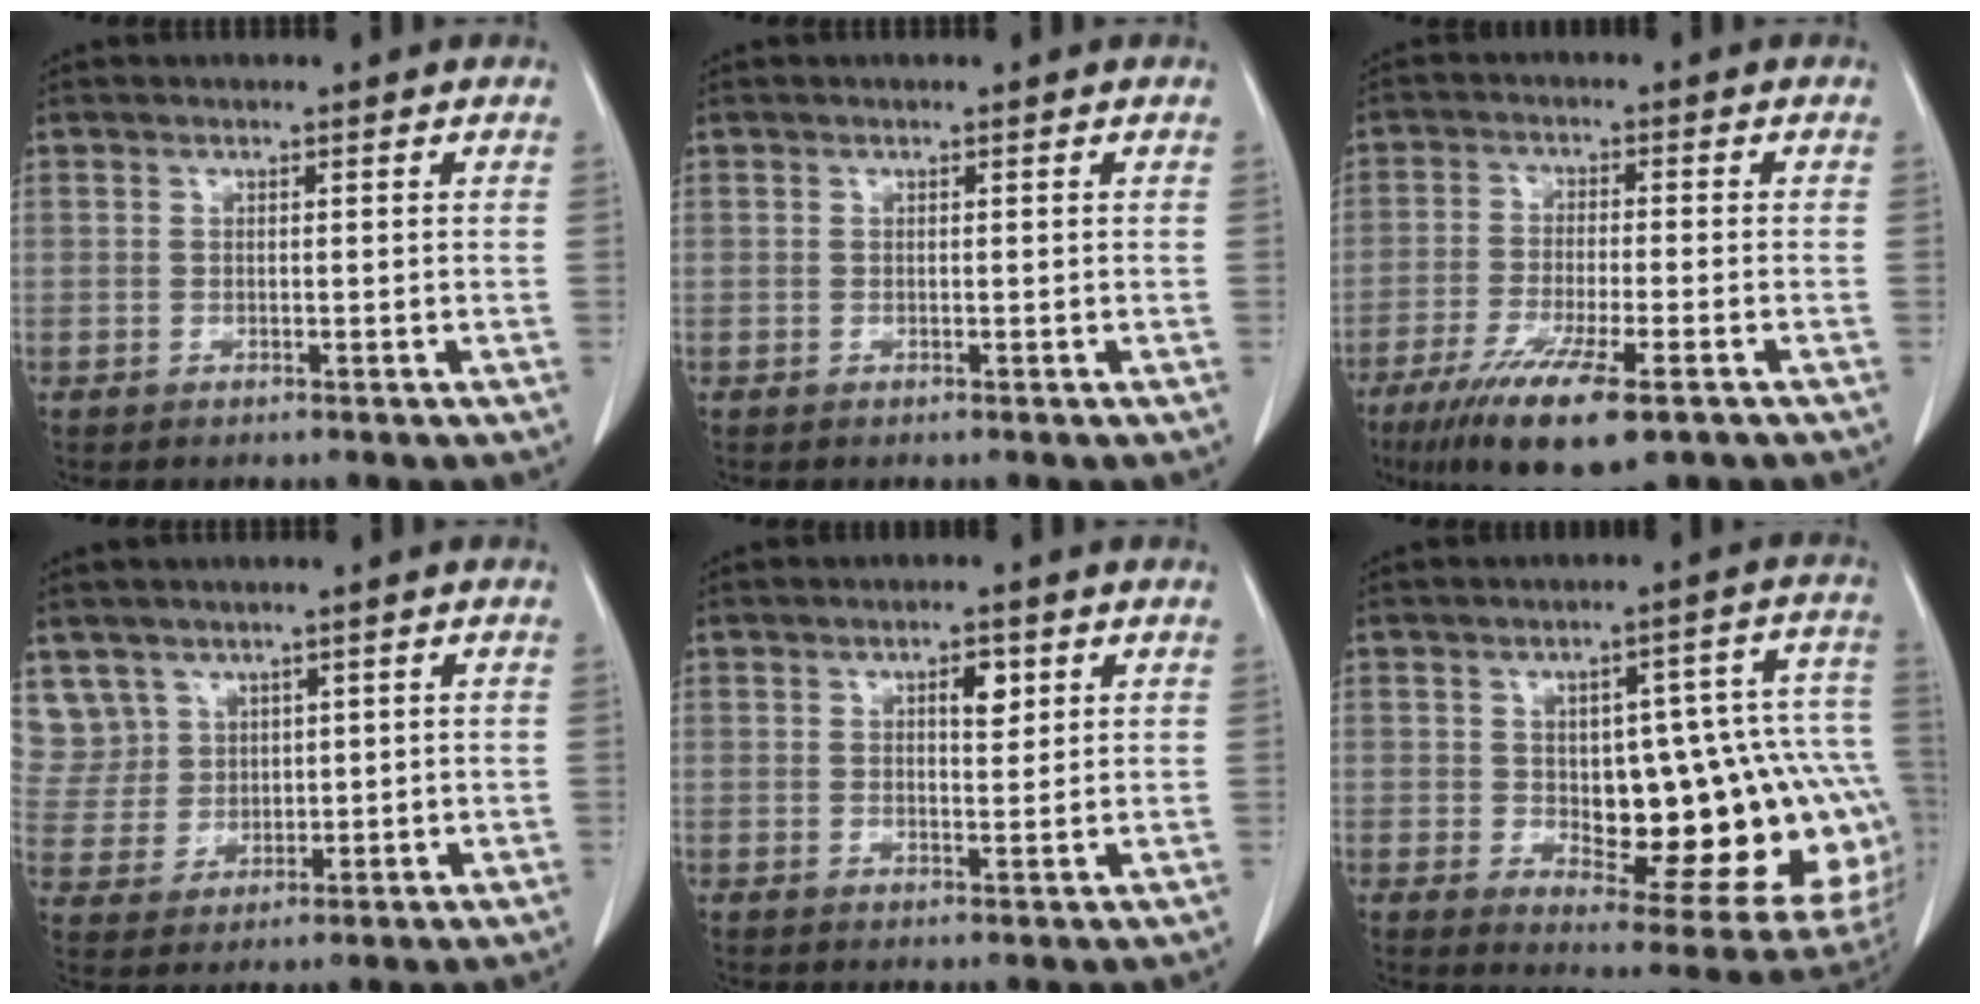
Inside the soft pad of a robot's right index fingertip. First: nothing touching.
{"total": 0.0}
{"total": 12.7, "force": [-7.9, 2.1, 9.7], "torque": [-0.172, -0.033, -0.127]}
{"total": 8.1, "force": [4.7, 6.6, 0.0], "torque": [-0.005, 0.019, 0.111]}
{"total": 3.1, "force": [1.3, 1.2, 2.6], "torque": [-0.039, -0.001, 0.021]}
{"total": 23.1, "force": [-1.9, 8.3, 21.4], "torque": [-0.195, 0.039, 0.004]}